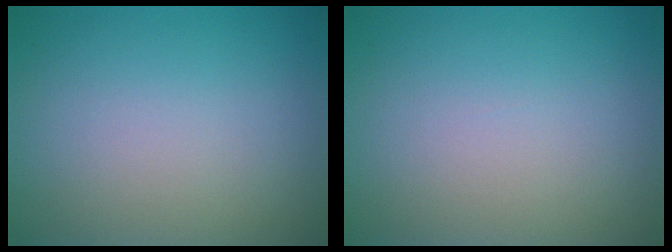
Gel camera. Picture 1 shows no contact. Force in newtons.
{"total": 0.0}